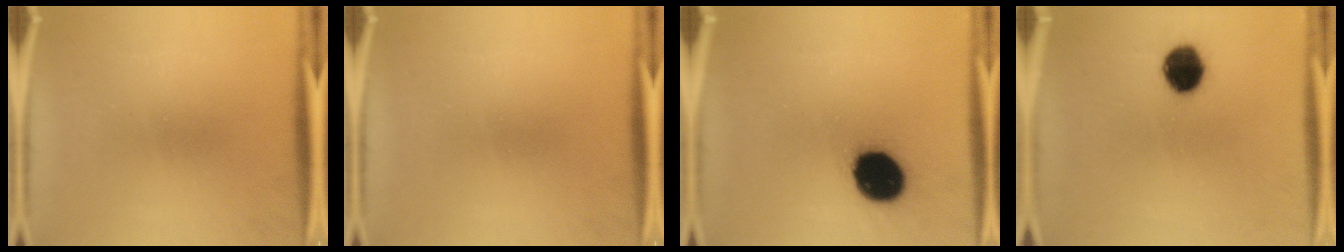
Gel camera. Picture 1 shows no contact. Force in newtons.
{"total": 0.0}
{"total": 15.8}
{"total": 9.0}